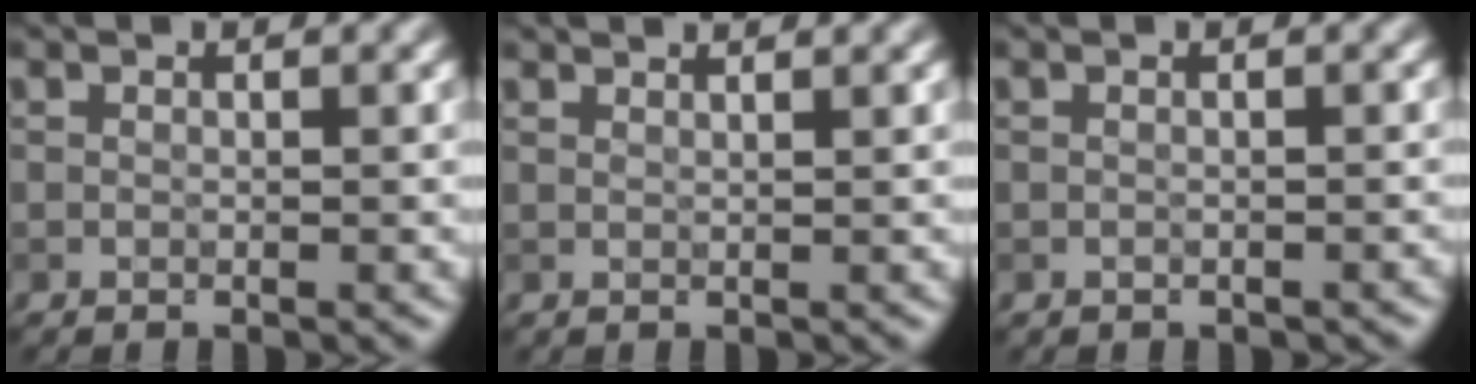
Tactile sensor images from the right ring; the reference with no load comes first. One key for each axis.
{"total": 1.7, "fx": 1.6, "fy": 0.3, "fz": 0.5, "tx": -0.004, "ty": -0.003, "tz": 0.015}
{"total": 0.6, "fx": -0.4, "fy": 0.4, "fz": 0.1, "tx": -0.002, "ty": -0.005, "tz": -0.004}